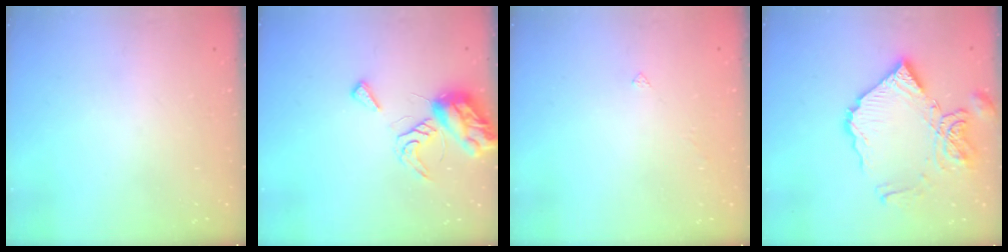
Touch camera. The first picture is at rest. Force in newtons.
{"total": 8.6, "press": 8.5, "slide": 1.0}
{"total": 1.5, "press": 1.4, "slide": 0.3}
{"total": 17.2, "press": 17.1, "slide": 2.0}